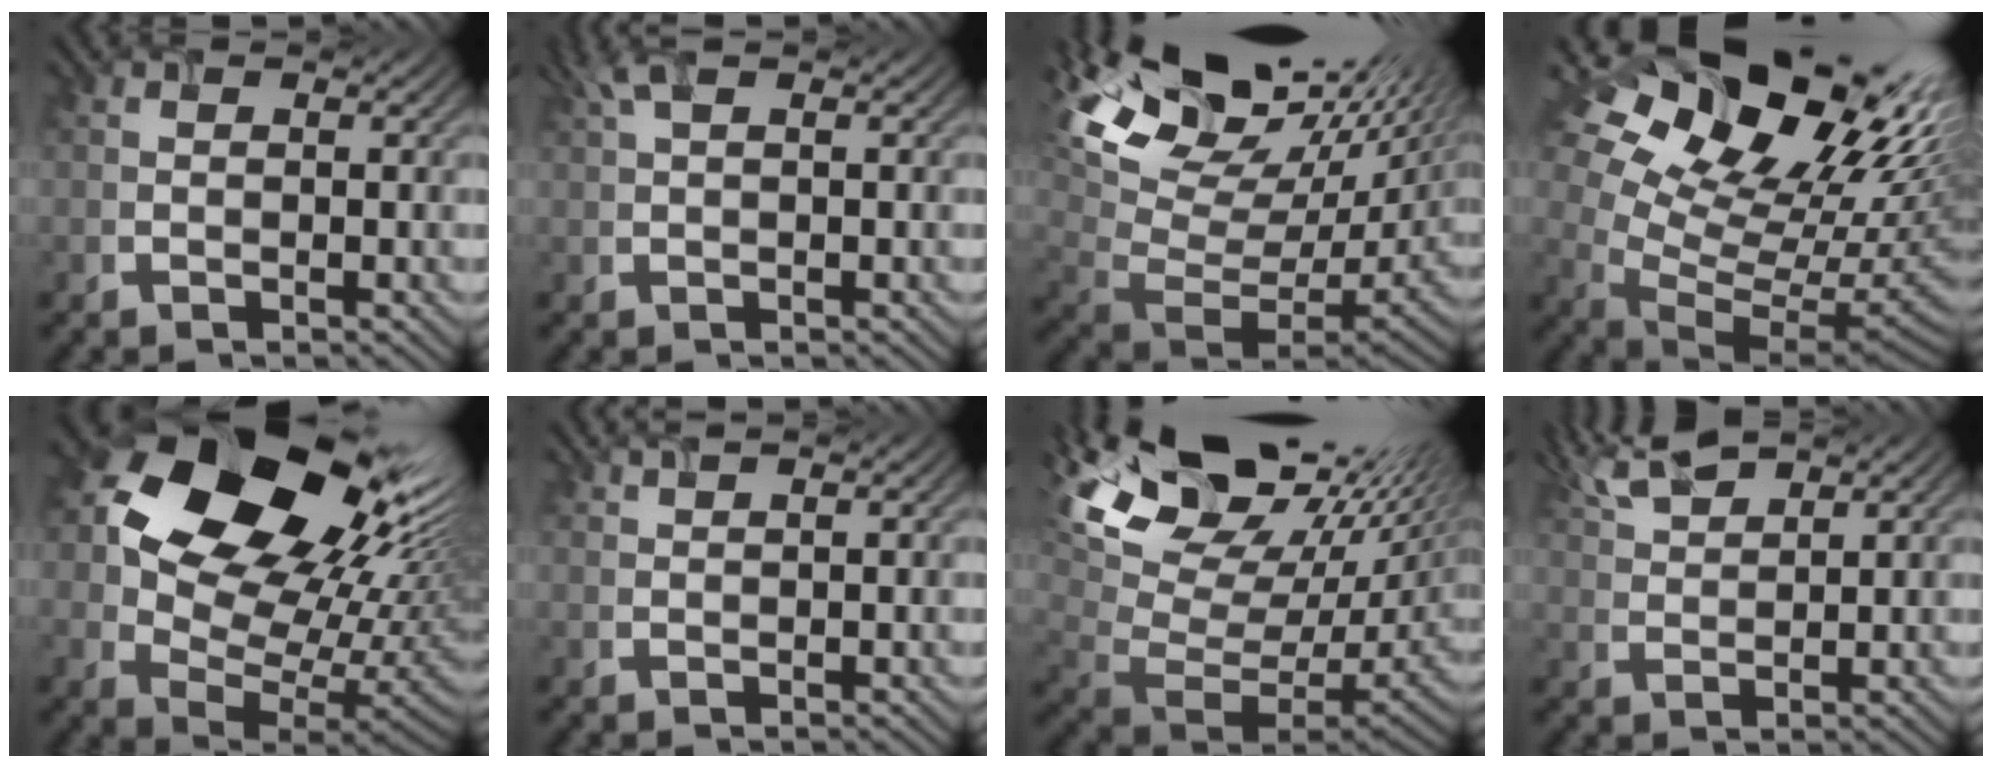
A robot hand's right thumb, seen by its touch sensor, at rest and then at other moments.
{"total": 2.5, "force": [1.2, 0.4, 2.1], "torque": [-0.048, 0.012, 0.026]}
{"total": 18.6, "force": [10.6, 8.9, 12.5], "torque": [-0.244, 0.016, 0.209]}
{"total": 20.1, "force": [7.7, 12.6, 13.6], "torque": [-0.231, 0.018, 0.157]}
{"total": 19.5, "force": [7.8, 13.2, 12.0], "torque": [-0.215, 0.010, 0.149]}
{"total": 1.8, "force": [1.4, 0.3, 1.1], "torque": [-0.020, 0.006, 0.022]}
{"total": 18.4, "force": [11.0, 8.5, 12.1], "torque": [-0.251, 0.009, 0.209]}
{"total": 5.8, "force": [4.4, 1.4, 3.5], "torque": [-0.089, 0.016, 0.095]}